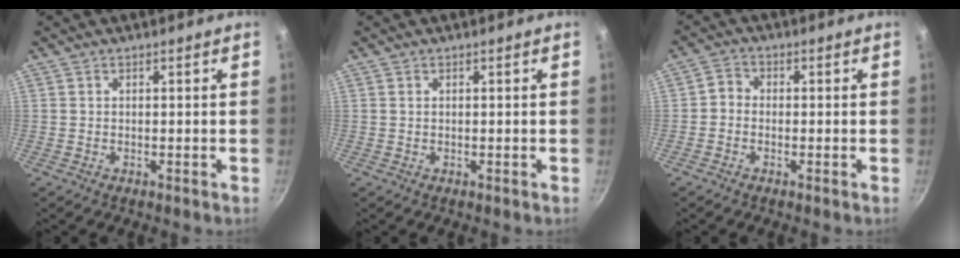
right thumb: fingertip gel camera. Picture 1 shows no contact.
{"total": 0.0}
{"total": 2.3, "force": [-1.0, 1.8, 0.9], "torque": [-0.015, 0.013, -0.028]}